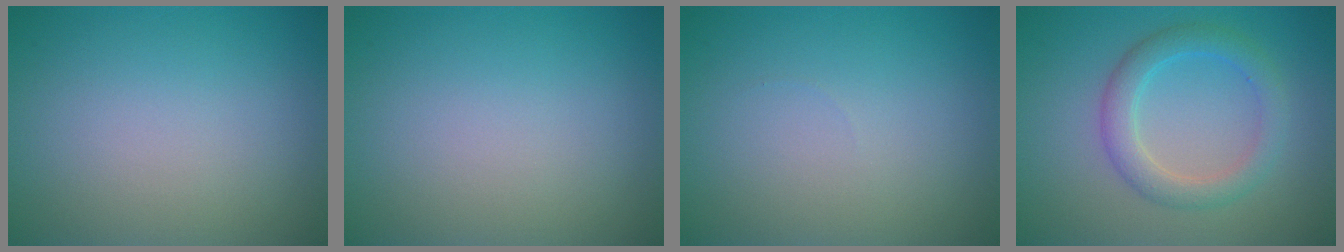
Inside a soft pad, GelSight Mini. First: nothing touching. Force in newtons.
{"total": 0.0}
{"total": 0.0}
{"total": 3.3, "press": 3.3, "slide": 0.1}